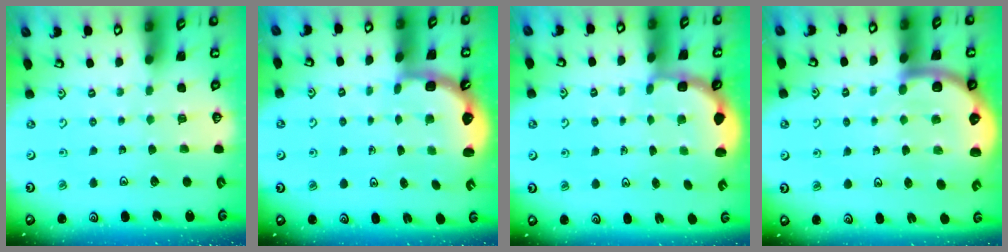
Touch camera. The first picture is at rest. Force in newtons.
{"total": 2.5, "press": 2.2, "slide": 1.3}
{"total": 2.9, "press": 2.5, "slide": 1.4}
{"total": 8.2, "press": 7.9, "slide": 2.0}